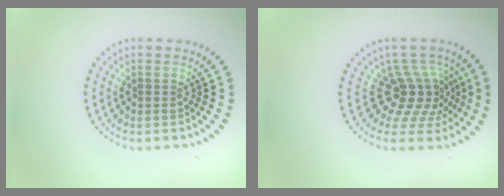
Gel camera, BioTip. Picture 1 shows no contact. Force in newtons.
{"total": 4.4, "press": 3.1, "slide": 3.1}